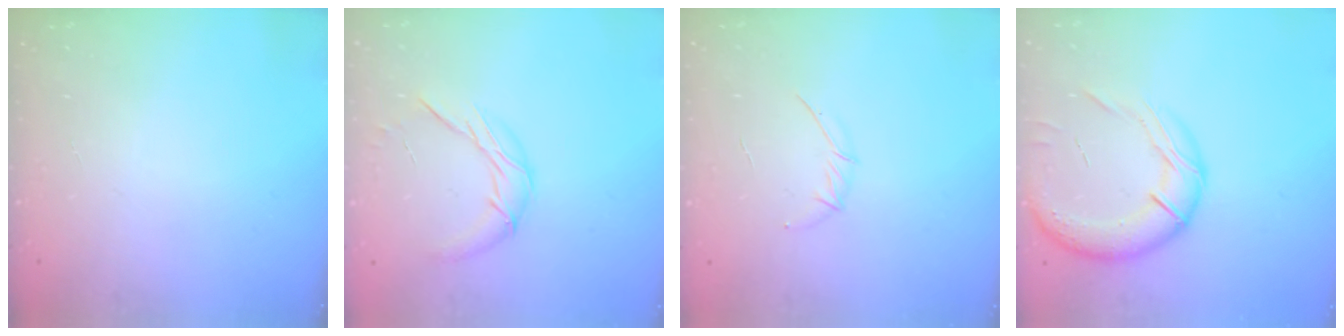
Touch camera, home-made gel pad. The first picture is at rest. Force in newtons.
{"total": 8.7, "press": 8.7, "slide": 0.3}
{"total": 3.9, "press": 3.8, "slide": 0.8}
{"total": 19.8, "press": 19.6, "slide": 3.2}